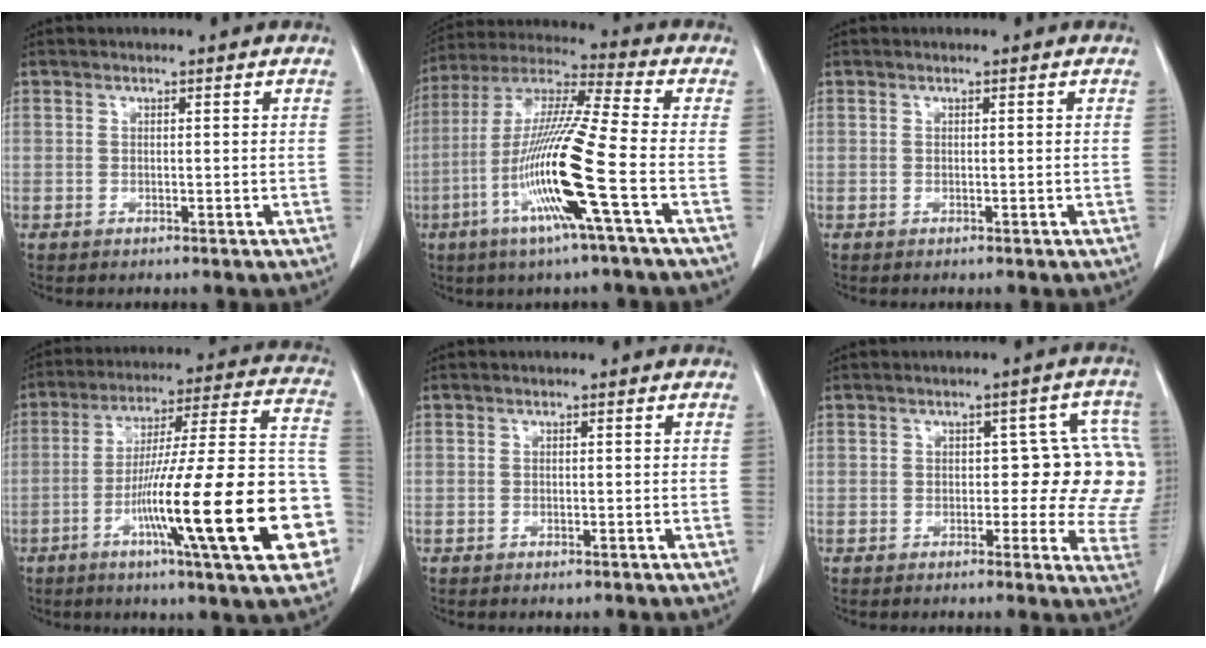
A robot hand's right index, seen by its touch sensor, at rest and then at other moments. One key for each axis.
{"total": 16.3, "fx": -5.4, "fy": -1.0, "fz": 15.3, "tx": -0.310, "ty": -0.015, "tz": -0.112}
{"total": 0.0}
{"total": 26.0, "fx": -8.4, "fy": 1.6, "fz": 24.5, "tx": -0.297, "ty": 0.003, "tz": -0.131}
{"total": 0.6, "fx": -0.5, "fy": 0.3, "fz": 0.4, "tx": -0.008, "ty": -0.002, "tz": -0.004}
{"total": 10.5, "fx": 0.4, "fy": 5.2, "fz": 9.2, "tx": -0.076, "ty": 0.023, "tz": 0.000}